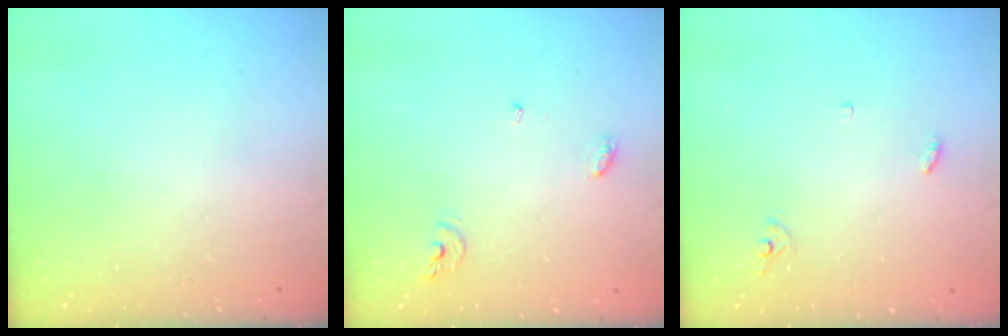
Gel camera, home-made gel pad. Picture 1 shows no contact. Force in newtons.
{"total": 6.2, "press": 6.2, "slide": 0.2}
{"total": 2.9, "press": 2.9, "slide": 0.2}